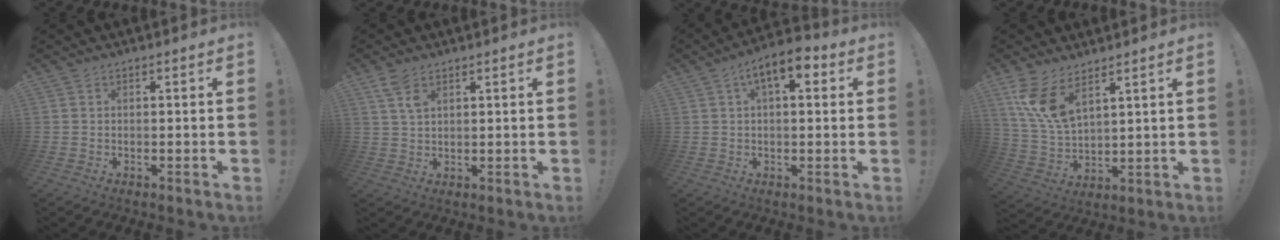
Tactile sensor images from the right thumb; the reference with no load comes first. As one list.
[{"total": 5.1, "force": [3.0, 2.2, 3.5], "torque": [-0.060, -0.010, 0.055]}, {"total": 8.5, "force": [3.2, 3.3, 7.2], "torque": [-0.111, -0.010, 0.054]}, {"total": 11.5, "force": [7.2, 5.0, 7.4], "torque": [-0.153, -0.036, 0.141]}]